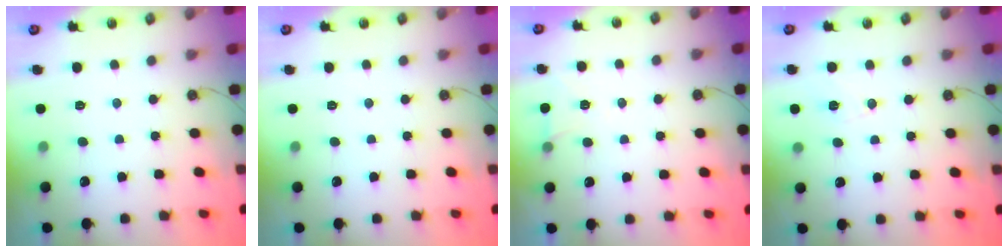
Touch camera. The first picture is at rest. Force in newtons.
{"total": 0.0}
{"total": 5.8, "press": 3.5, "slide": 4.5}
{"total": 6.3, "press": 6.1, "slide": 1.6}